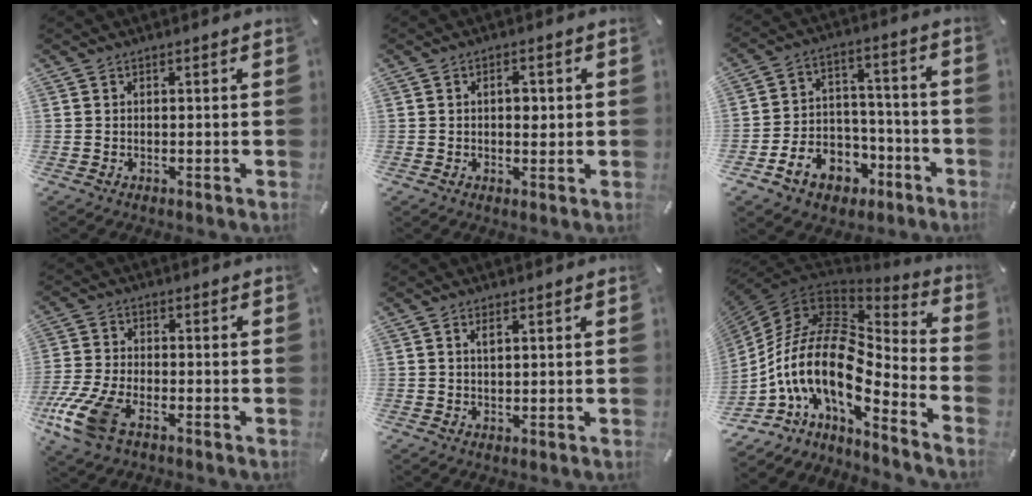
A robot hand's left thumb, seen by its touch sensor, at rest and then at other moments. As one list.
[{"total": 3.4, "force": [0.4, 2.1, 2.6], "torque": [-0.038, -0.001, 0.002]}, {"total": 11.5, "force": [-5.0, 9.4, 4.4], "torque": [-0.065, 0.037, -0.076]}, {"total": 10.8, "force": [-5.9, 5.5, 7.2], "torque": [-0.162, 0.016, -0.110]}, {"total": 1.9, "force": [0.7, 1.0, 1.5], "torque": [-0.024, 0.000, 0.010]}, {"total": 20.0, "force": [-3.0, 10.8, 16.6], "torque": [-0.364, -0.029, -0.060]}]